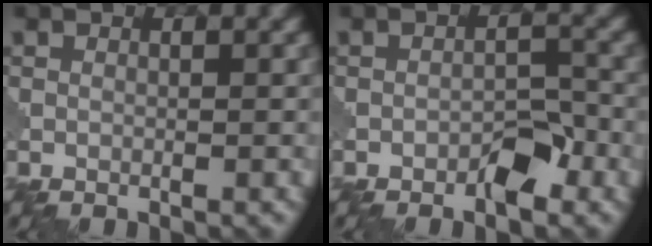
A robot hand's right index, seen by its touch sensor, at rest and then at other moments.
{"total": 2.7, "force": [-1.7, 1.0, 1.8], "torque": [-0.022, 0.009, -0.030]}